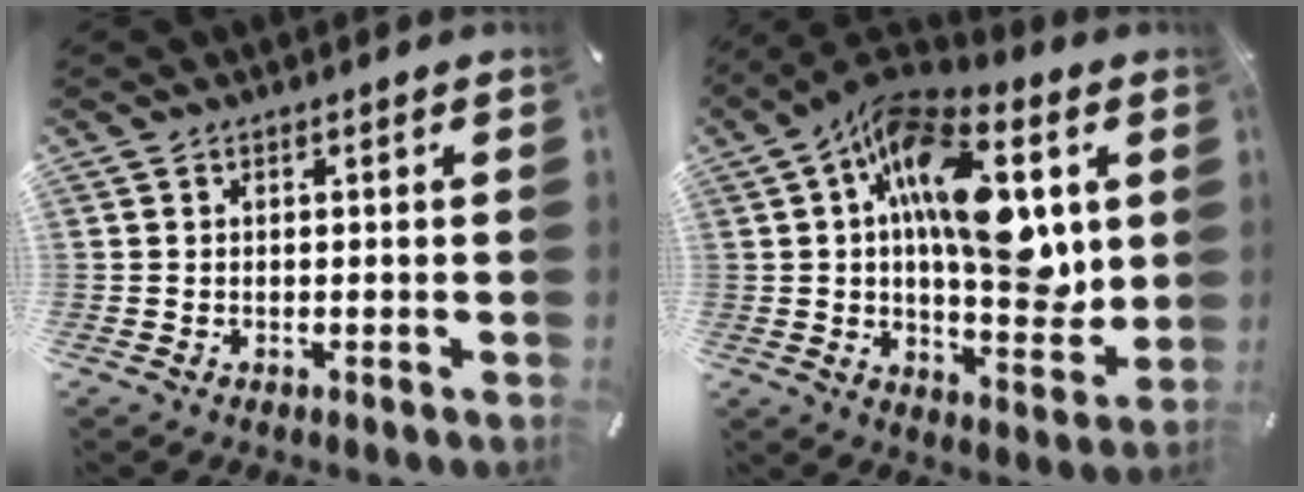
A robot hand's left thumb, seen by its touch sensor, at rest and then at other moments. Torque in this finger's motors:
{"motor_torque": [0.35, 2.15, 2.77, 0.00, 0.86]}